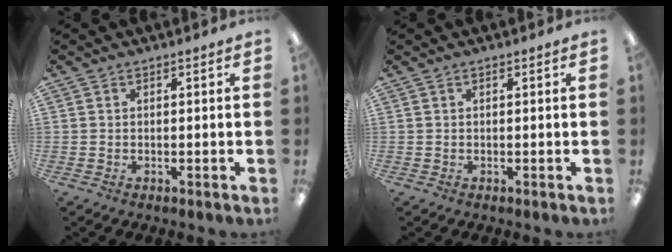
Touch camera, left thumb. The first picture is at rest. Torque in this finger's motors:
{"motor_torque": [0.01, 0.01, 0.00, 0.00, 0.00]}